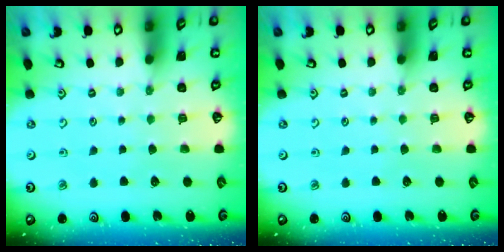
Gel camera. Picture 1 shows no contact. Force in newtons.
{"total": 0.0}